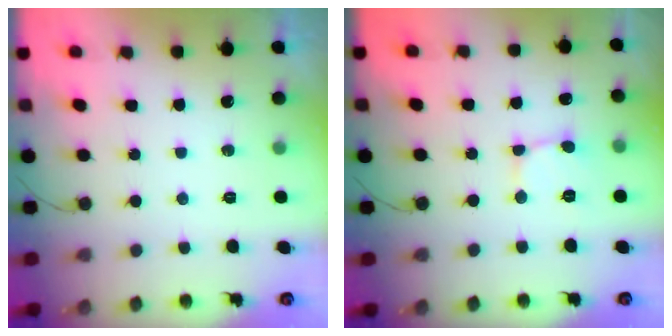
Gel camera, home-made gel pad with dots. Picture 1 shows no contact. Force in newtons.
{"total": 2.2, "press": 2.2, "slide": 0.1}